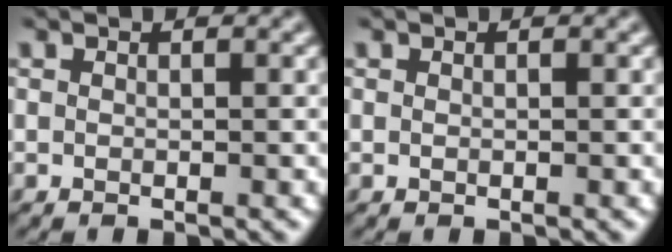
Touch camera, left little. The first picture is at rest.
{"total": 0.0}